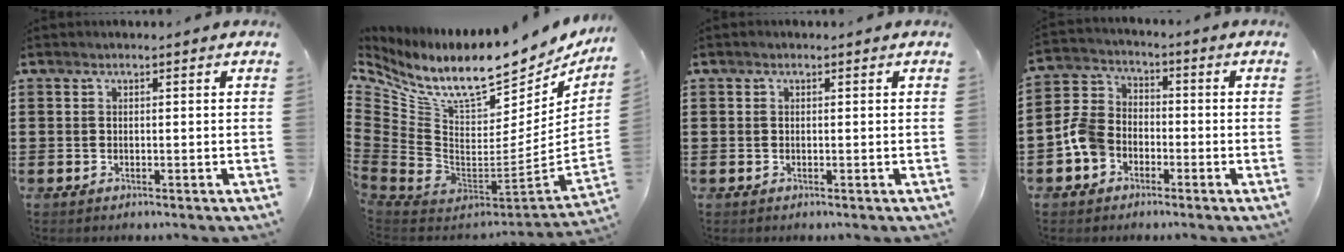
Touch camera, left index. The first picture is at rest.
{"total": 11.9, "force": [8.6, 3.4, 7.5], "torque": [-0.163, -0.081, 0.145]}
{"total": 0.0}
{"total": 6.4, "force": [-2.9, 4.9, 2.9], "torque": [-0.092, 0.010, -0.063]}